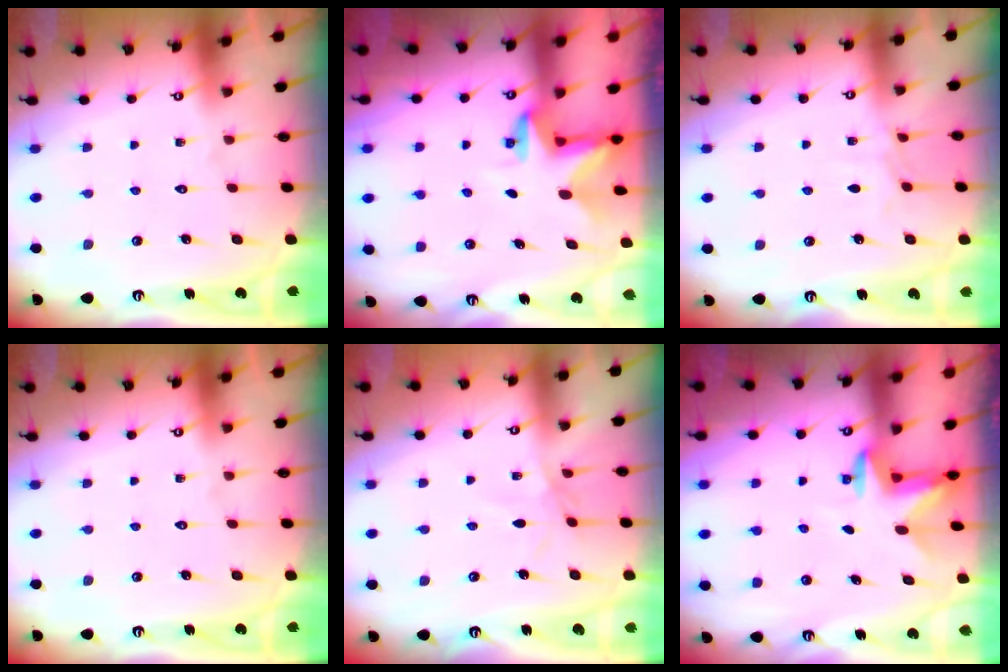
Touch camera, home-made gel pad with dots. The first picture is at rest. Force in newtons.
{"total": 2.9, "press": 2.9, "slide": 0.2}
{"total": 4.2, "press": 4.1, "slide": 0.6}
{"total": 0.0}
{"total": 2.2, "press": 2.1, "slide": 0.5}
{"total": 2.9, "press": 2.9, "slide": 0.5}